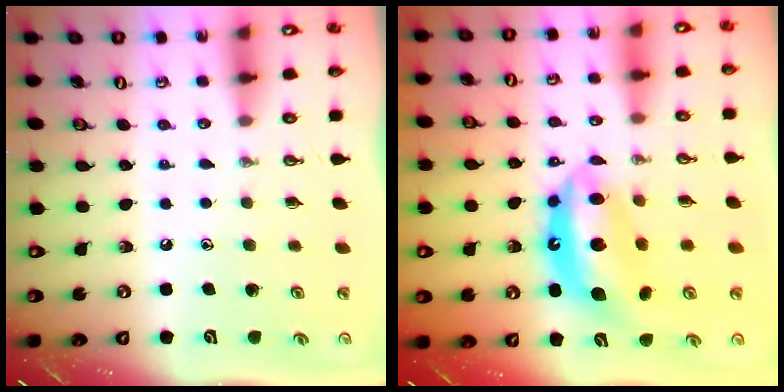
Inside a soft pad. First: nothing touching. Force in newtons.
{"total": 13.2, "press": 13.0, "slide": 1.9}